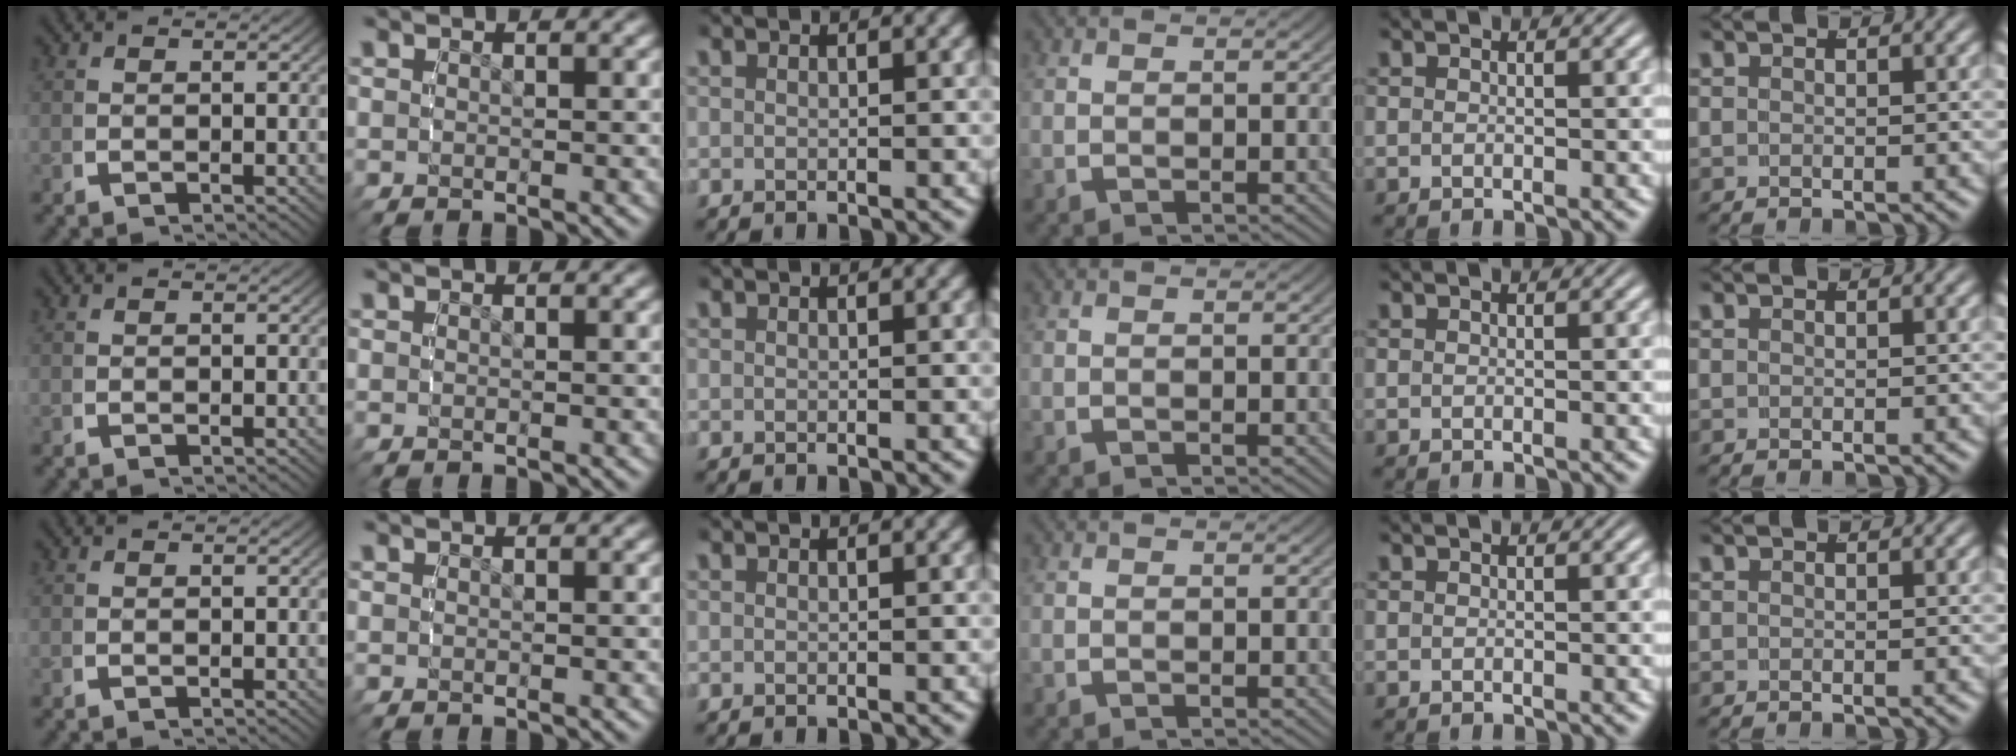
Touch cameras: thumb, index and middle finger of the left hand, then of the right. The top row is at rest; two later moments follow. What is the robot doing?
{"motion": "reach", "object": "napkin"}